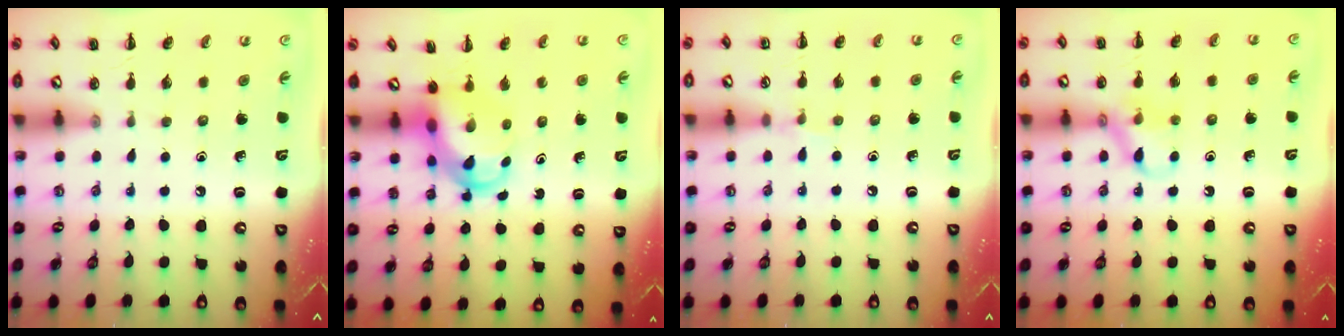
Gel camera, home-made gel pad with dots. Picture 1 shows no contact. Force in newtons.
{"total": 5.5, "press": 5.5, "slide": 0.5}
{"total": 4.1, "press": 3.9, "slide": 1.5}
{"total": 9.9, "press": 9.9, "slide": 1.1}